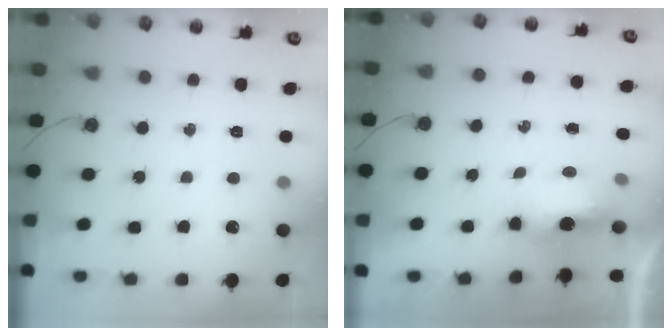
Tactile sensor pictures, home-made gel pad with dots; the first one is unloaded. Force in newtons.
{"total": 5.9, "press": 5.8, "slide": 1.1}